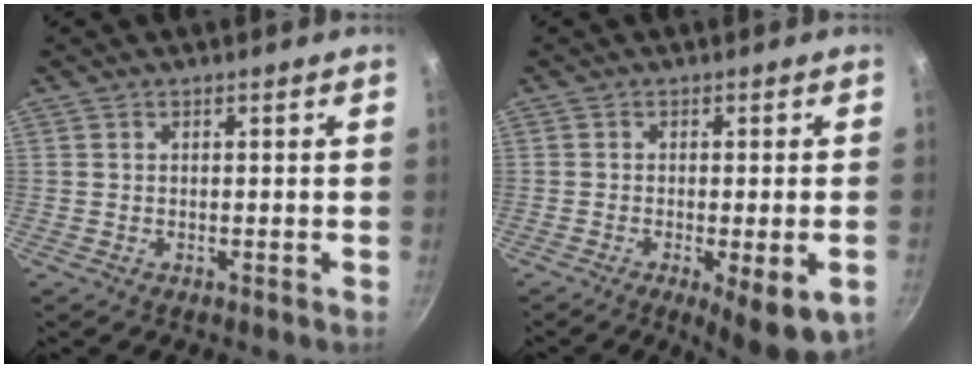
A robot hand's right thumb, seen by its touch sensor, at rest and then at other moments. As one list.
[{"total": 9.6, "force": [-3.9, 2.5, 8.4], "torque": [-0.116, -0.007, -0.051]}]